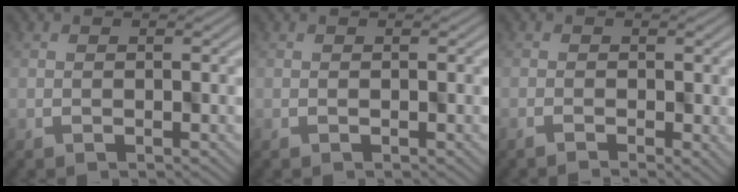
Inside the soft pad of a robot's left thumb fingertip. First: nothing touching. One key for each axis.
{"total": 0.0}
{"total": 0.6, "fx": -0.4, "fy": -0.3, "fz": -0.4, "tx": 0.007, "ty": -0.002, "tz": -0.012}